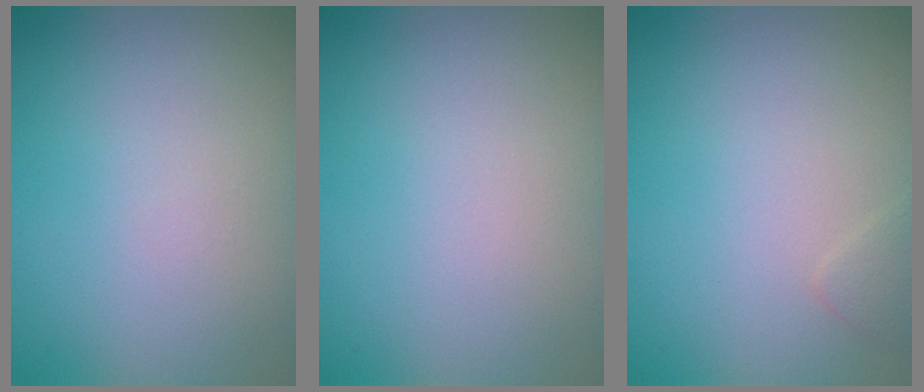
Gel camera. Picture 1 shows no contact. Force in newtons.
{"total": 0.0}
{"total": 0.9, "press": 0.9, "slide": 0.0}